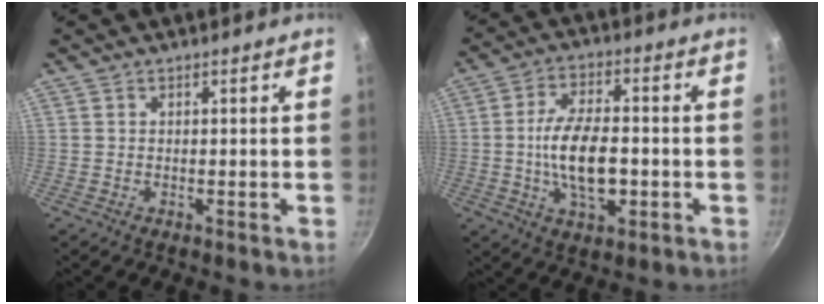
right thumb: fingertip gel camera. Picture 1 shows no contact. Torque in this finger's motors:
{"motor_torque": [2.60, 1.77, 1.50, -1.27, 0.52]}